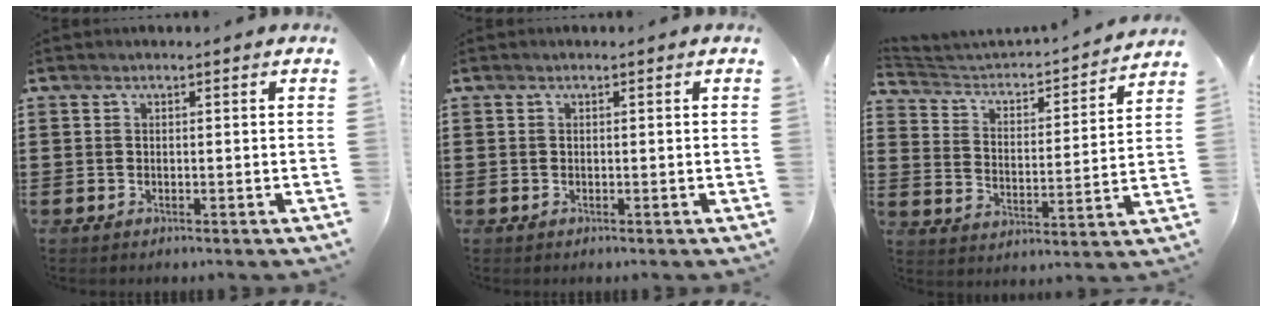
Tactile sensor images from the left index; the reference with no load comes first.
{"total": 0.0}
{"total": 2.6, "force": [2.5, 0.6, 0.5], "torque": [-0.032, -0.033, 0.031]}